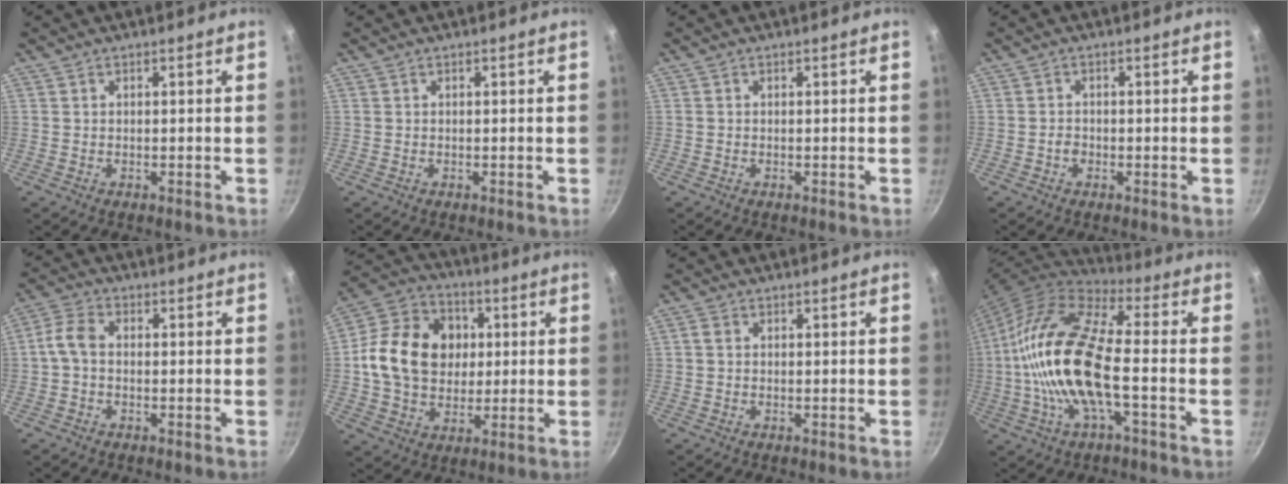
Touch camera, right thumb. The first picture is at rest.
{"total": 0.0}
{"total": 0.0}
{"total": 1.4, "force": [-0.5, 1.0, 0.7], "torque": [-0.012, 0.005, -0.011]}
{"total": 4.7, "force": [-0.6, 3.2, 3.3], "torque": [-0.076, 0.022, -0.026]}
{"total": 18.5, "force": [1.8, 14.8, 11.0], "torque": [-0.164, 0.021, 0.024]}
{"total": 1.2, "force": [0.2, 1.0, 0.7], "torque": [-0.013, 0.005, 0.002]}
{"total": 20.3, "force": [-2.5, 7.6, 18.6], "torque": [-0.365, 0.030, -0.065]}